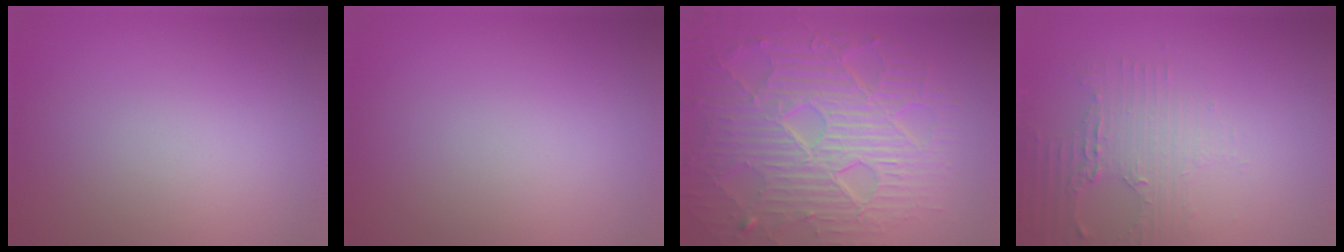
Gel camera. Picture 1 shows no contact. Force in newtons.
{"total": 0.0}
{"total": 10.5, "press": 6.8, "slide": 8.0}
{"total": 3.3, "press": 2.6, "slide": 2.0}